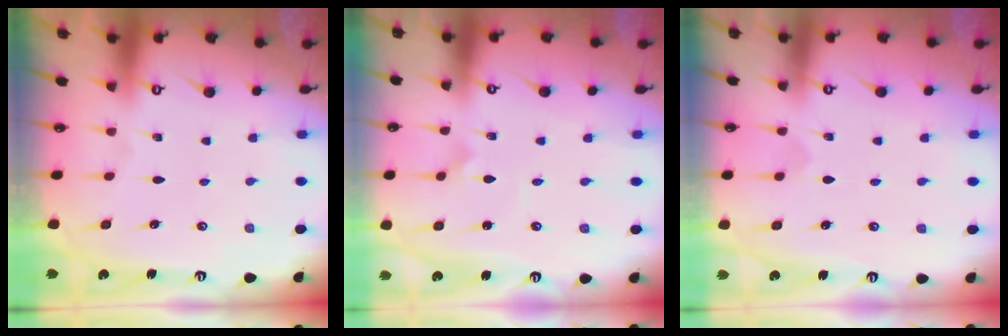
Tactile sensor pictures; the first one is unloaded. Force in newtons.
{"total": 2.4, "press": 2.4, "slide": 0.1}
{"total": 4.5, "press": 4.5, "slide": 0.5}